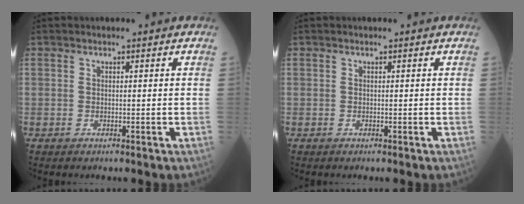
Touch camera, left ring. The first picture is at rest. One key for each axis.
{"total": 0.0}